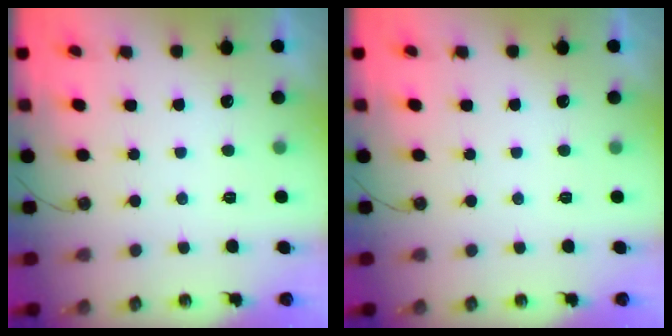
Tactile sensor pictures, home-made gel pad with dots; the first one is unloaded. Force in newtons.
{"total": 0.0}